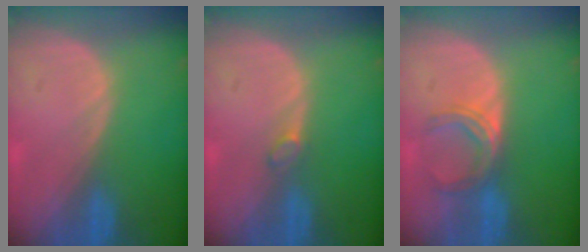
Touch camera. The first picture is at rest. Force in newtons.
{"total": 1.2, "press": 1.1, "slide": 0.2}
{"total": 5.0, "press": 4.4, "slide": 2.3}